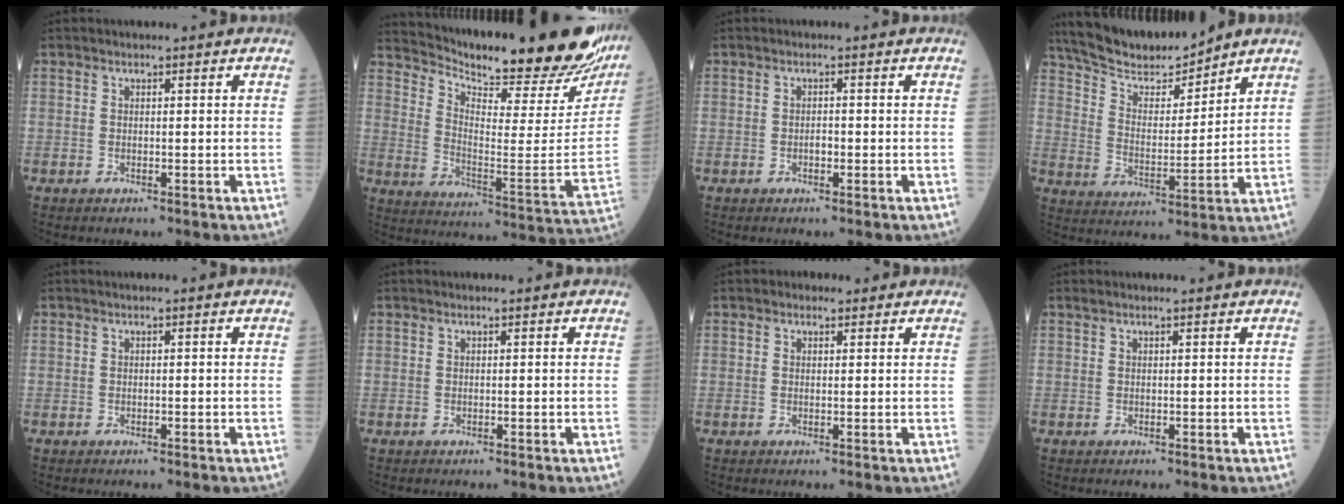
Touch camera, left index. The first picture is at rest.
{"total": 27.8, "force": [25.1, 4.2, 11.1], "torque": [-0.191, -0.101, 0.331]}
{"total": 0.9, "force": [-0.3, 0.5, 0.7], "torque": [-0.014, 0.001, -0.006]}
{"total": 13.2, "force": [12.1, 1.8, 5.0], "torque": [-0.094, 0.006, 0.221]}
{"total": 0.0}
{"total": 0.0}
{"total": 1.5, "force": [1.0, 1.1, 0.3], "torque": [-0.004, 0.006, 0.010]}
{"total": 1.2, "force": [1.1, 0.1, 0.5], "torque": [-0.011, 0.017, 0.023]}